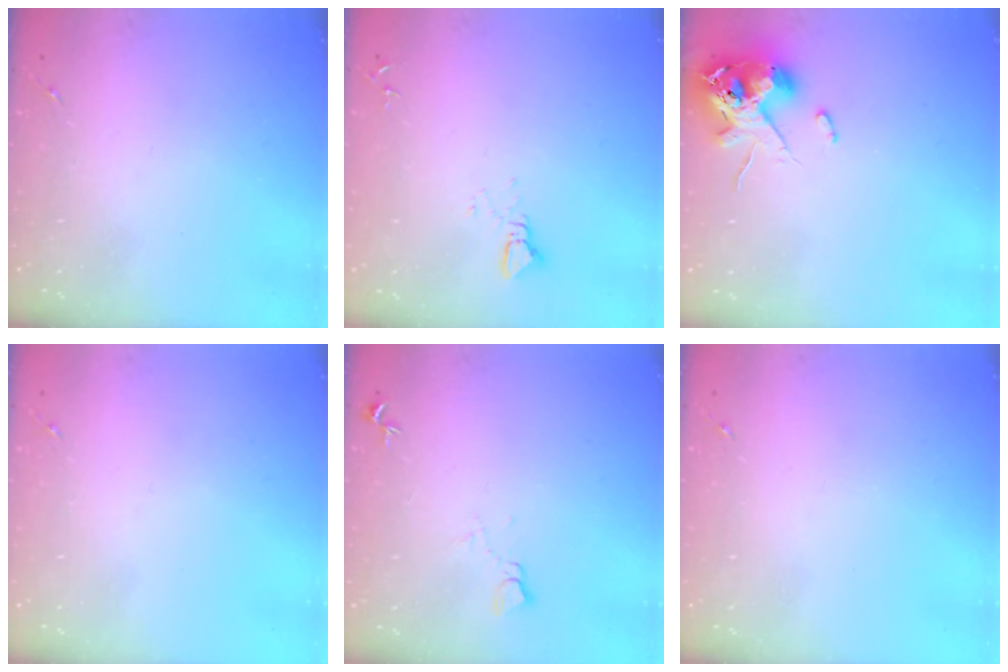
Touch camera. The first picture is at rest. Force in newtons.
{"total": 2.4, "press": 2.4, "slide": 0.1}
{"total": 12.0, "press": 11.9, "slide": 1.9}
{"total": 0.0}
{"total": 5.6, "press": 5.5, "slide": 0.6}
{"total": 0.0}